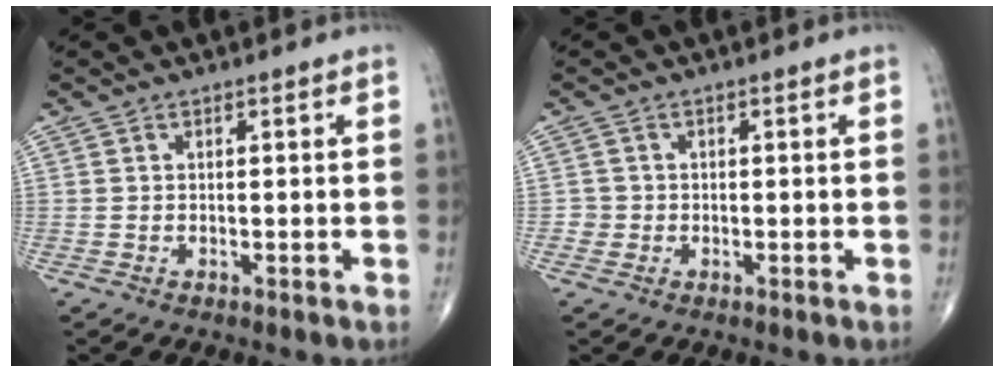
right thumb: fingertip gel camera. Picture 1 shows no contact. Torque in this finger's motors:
{"motor_torque": [0.36, 0.22, 0.07, 0.20, -0.02]}